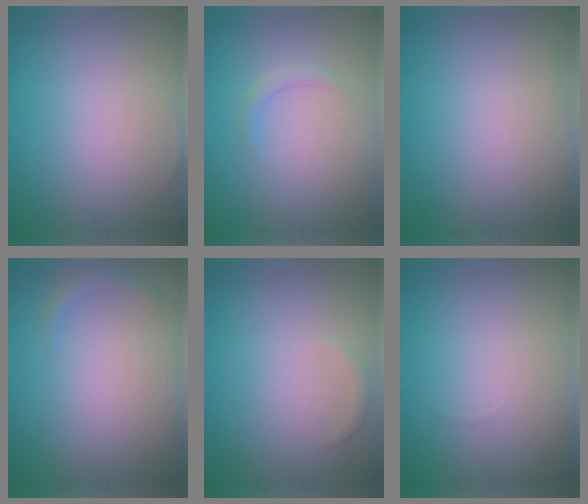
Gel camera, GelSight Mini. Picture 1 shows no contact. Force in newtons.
{"total": 1.1, "press": 1.1, "slide": 0.1}
{"total": 0.0}
{"total": 1.1, "press": 1.1, "slide": 0.1}
{"total": 0.6, "press": 0.6, "slide": 0.0}
{"total": 0.0}